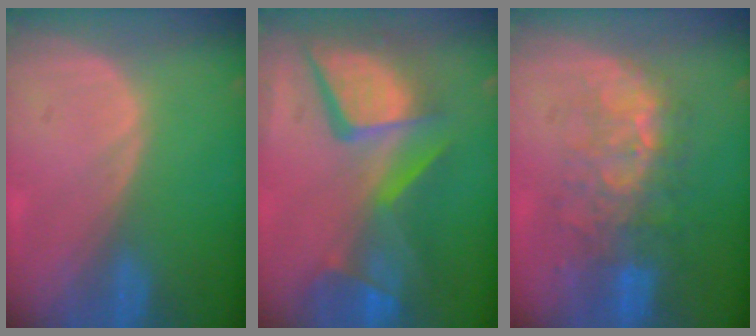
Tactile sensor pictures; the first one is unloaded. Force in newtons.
{"total": 13.1, "press": 10.8, "slide": 7.5}
{"total": 10.0, "press": 8.6, "slide": 5.2}